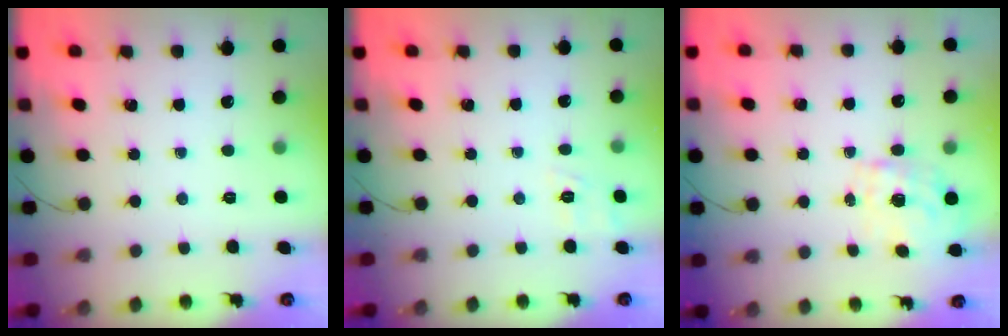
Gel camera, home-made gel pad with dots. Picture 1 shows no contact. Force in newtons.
{"total": 3.0, "press": 2.4, "slide": 1.8}
{"total": 0.9, "press": 0.7, "slide": 0.6}